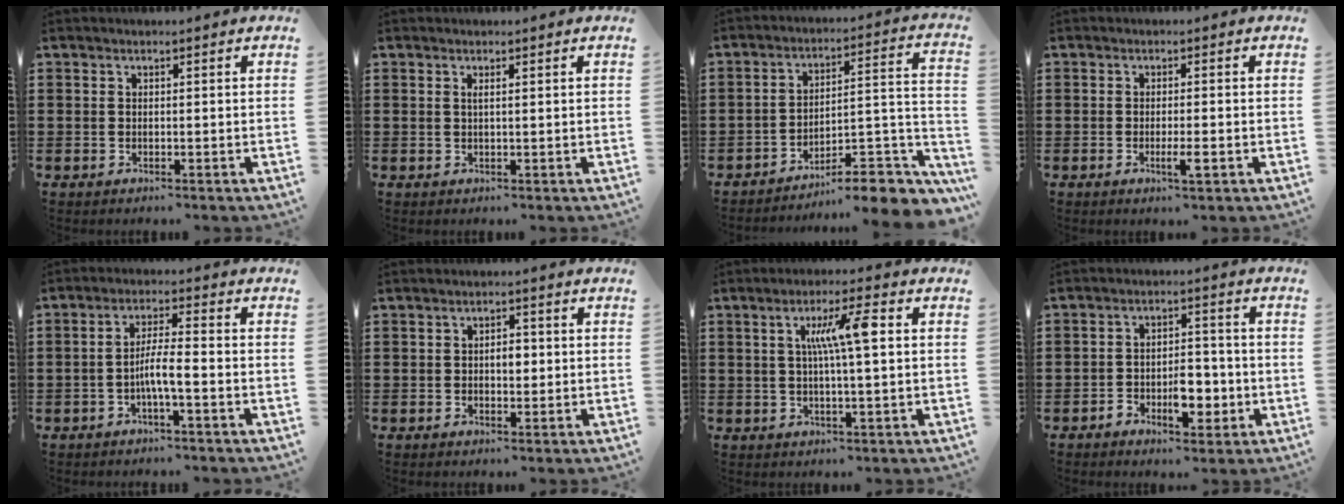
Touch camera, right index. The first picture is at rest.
{"total": 0.9, "force": [0.3, 0.0, 0.8], "torque": [-0.017, -0.001, 0.006]}
{"total": 8.2, "force": [-6.9, 1.9, 3.9], "torque": [-0.042, 0.007, -0.133]}
{"total": 2.9, "force": [-1.1, 0.2, 2.6], "torque": [-0.051, -0.007, -0.022]}
{"total": 4.6, "force": [-1.7, 0.5, 4.2], "torque": [-0.081, -0.001, -0.034]}
{"total": 2.7, "force": [0.0, 1.4, 2.3], "torque": [-0.036, 0.003, -0.005]}
{"total": 7.1, "force": [1.4, 0.7, 7.0], "torque": [-0.135, 0.005, 0.017]}
{"total": 6.5, "force": [-2.7, 3.5, 4.8], "torque": [-0.070, 0.010, -0.047]}